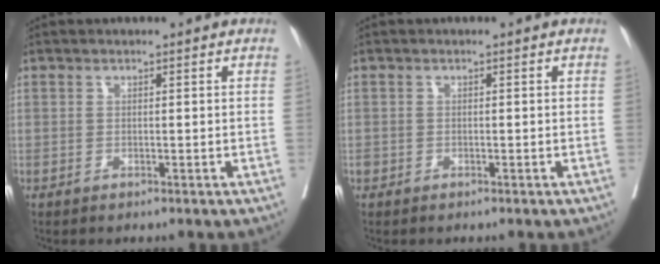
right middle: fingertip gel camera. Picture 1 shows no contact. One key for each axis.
{"total": 0.6, "fx": -0.3, "fy": 0.5, "fz": 0.1, "tx": -0.002, "ty": 0.003, "tz": -0.006}